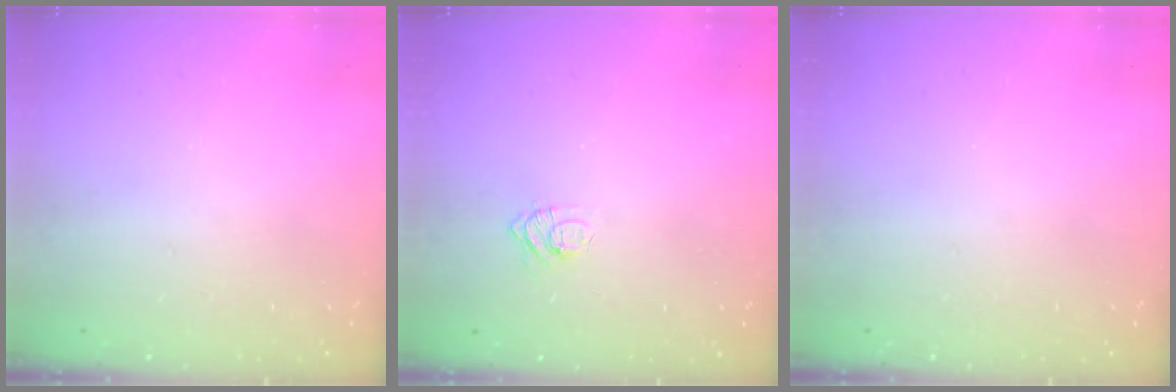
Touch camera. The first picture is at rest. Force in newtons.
{"total": 4.5, "press": 4.5, "slide": 0.5}
{"total": 0.0}